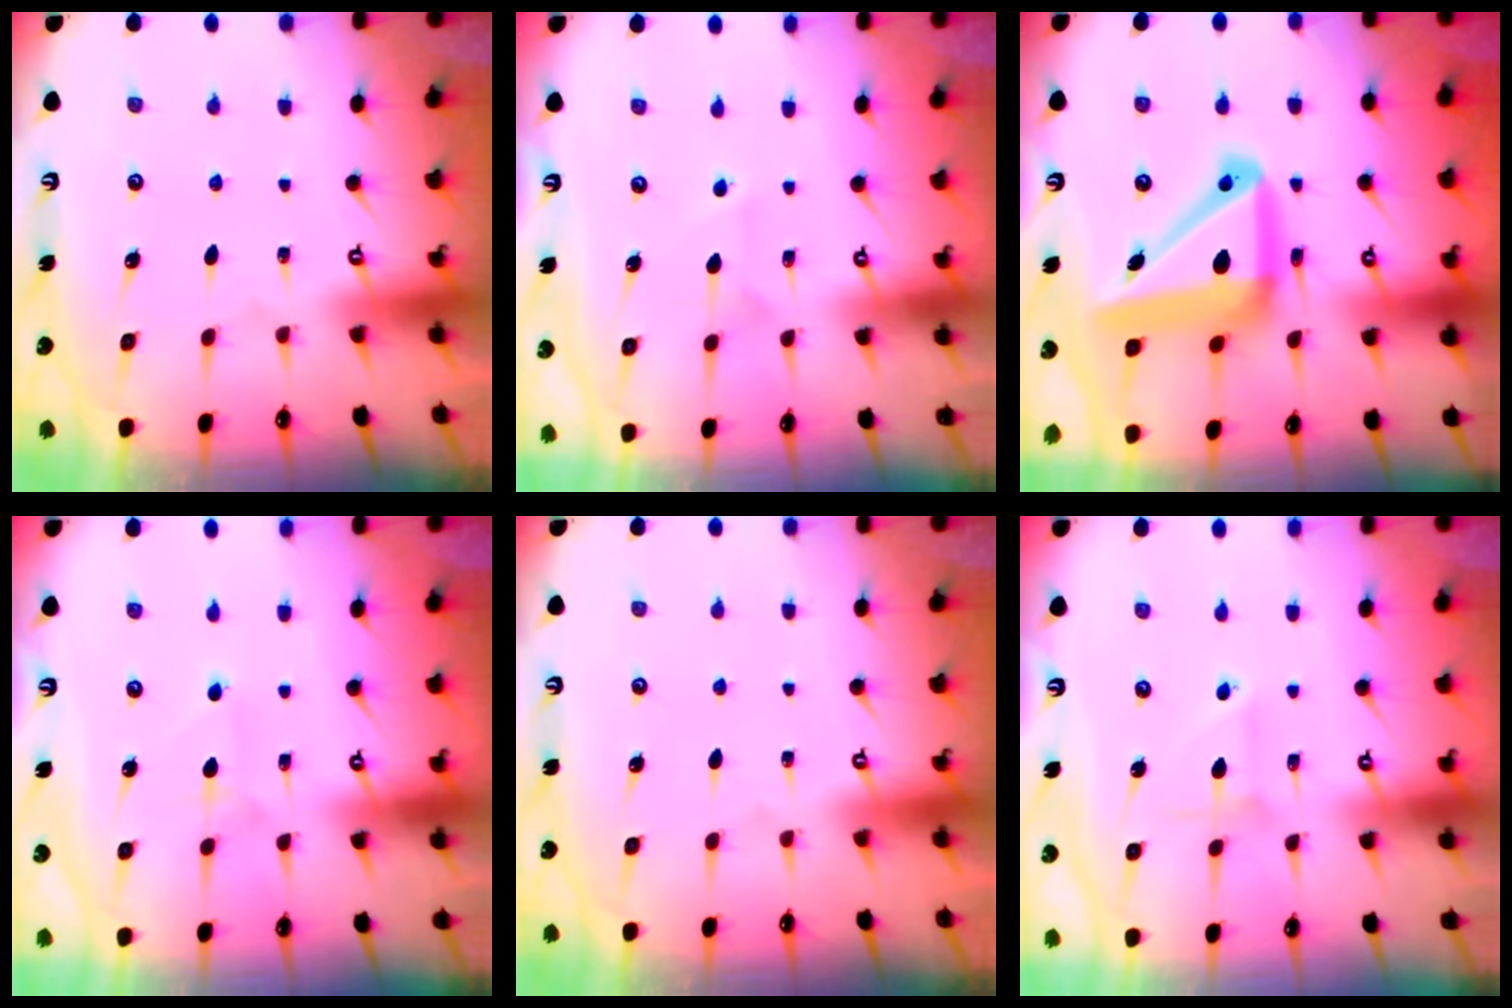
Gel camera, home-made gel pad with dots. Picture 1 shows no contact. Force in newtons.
{"total": 3.3, "press": 3.2, "slide": 0.4}
{"total": 18.2, "press": 18.1, "slide": 2.3}
{"total": 0.7, "press": 0.7, "slide": 0.0}
{"total": 0.0}
{"total": 1.9, "press": 1.9, "slide": 0.3}